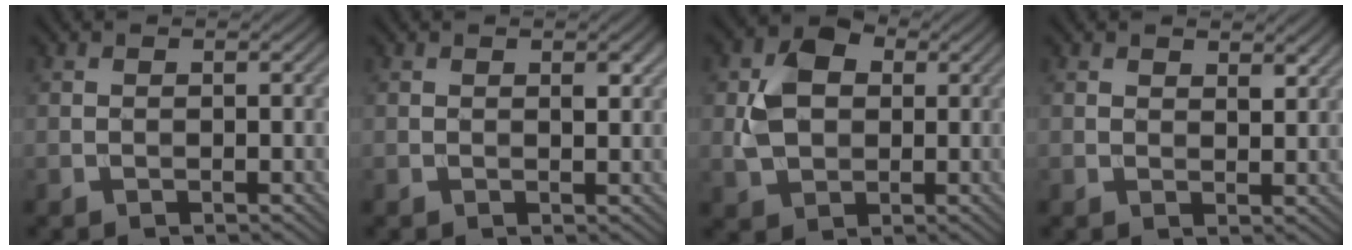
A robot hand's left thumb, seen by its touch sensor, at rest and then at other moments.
{"total": 1.1, "force": [0.5, 0.5, 0.9], "torque": [-0.013, -0.004, 0.011]}
{"total": 6.1, "force": [0.9, 4.9, 3.6], "torque": [-0.076, 0.007, 0.017]}
{"total": 2.7, "force": [1.9, 1.3, 1.3], "torque": [-0.026, -0.002, 0.036]}